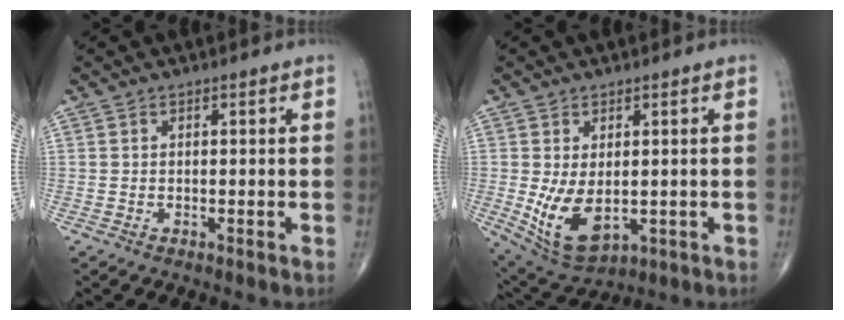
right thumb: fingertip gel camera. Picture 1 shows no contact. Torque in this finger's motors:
{"motor_torque": [-0.22, 0.62, 0.92, 0.14, 0.28]}